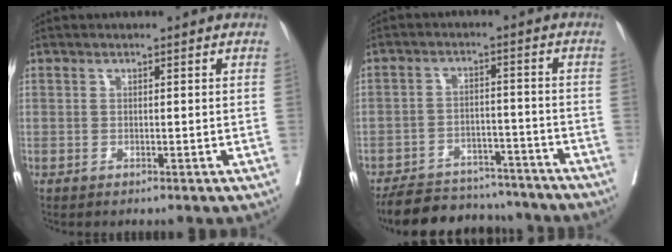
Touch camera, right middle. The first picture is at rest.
{"total": 13.0, "force": [-11.8, 4.3, 3.1], "torque": [-0.045, 0.012, -0.167]}